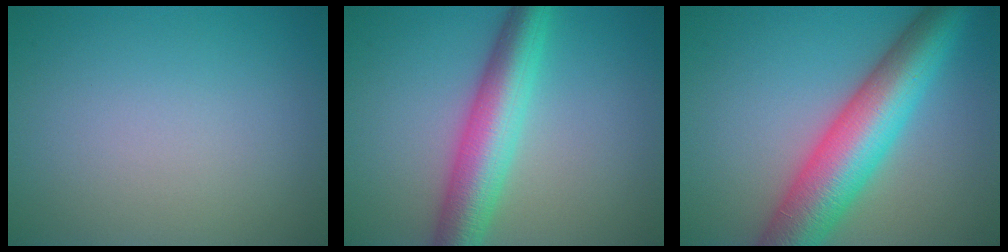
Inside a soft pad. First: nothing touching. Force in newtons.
{"total": 6.8, "press": 6.8, "slide": 0.0}
{"total": 10.1, "press": 10.1, "slide": 0.2}